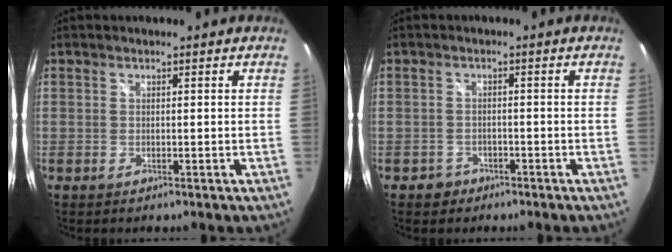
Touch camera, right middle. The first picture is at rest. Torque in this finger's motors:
{"motor_torque": [0.58, -0.43, -0.07, 0.00]}